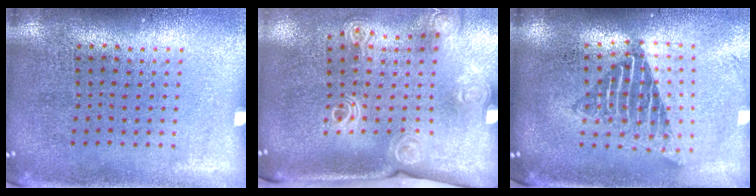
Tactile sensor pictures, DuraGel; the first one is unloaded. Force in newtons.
{"total": 2.1, "press": 1.6, "slide": 1.3}
{"total": 1.7, "press": 1.4, "slide": 0.9}